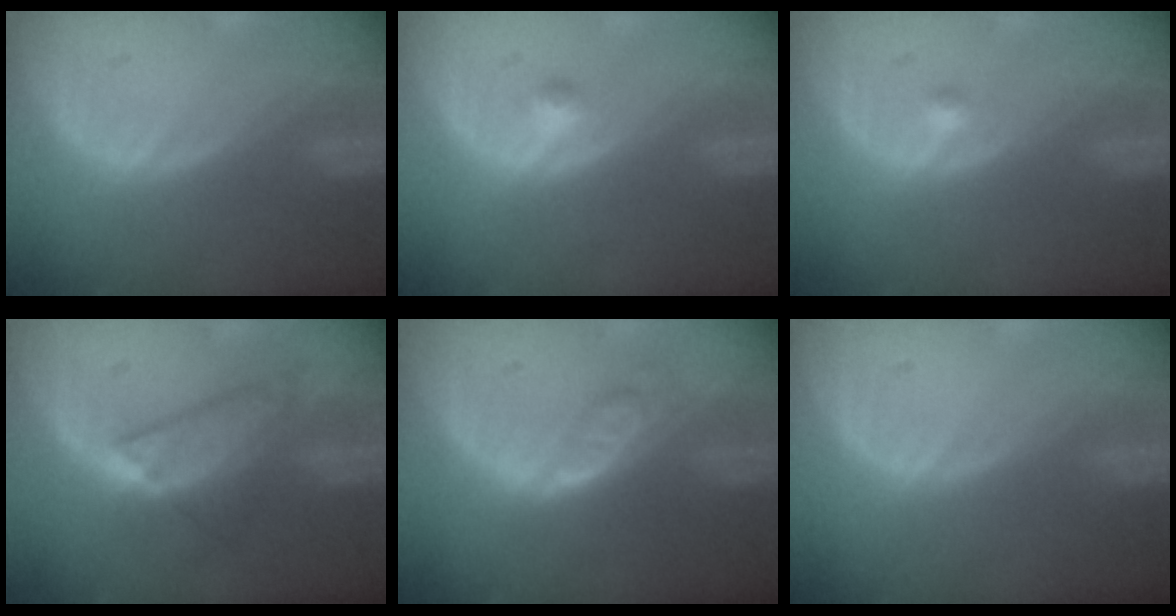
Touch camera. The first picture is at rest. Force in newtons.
{"total": 1.5, "press": 1.3, "slide": 0.8}
{"total": 0.9, "press": 0.7, "slide": 0.6}
{"total": 6.1, "press": 6.0, "slide": 1.2}
{"total": 5.0, "press": 4.6, "slide": 1.9}
{"total": 0.0}